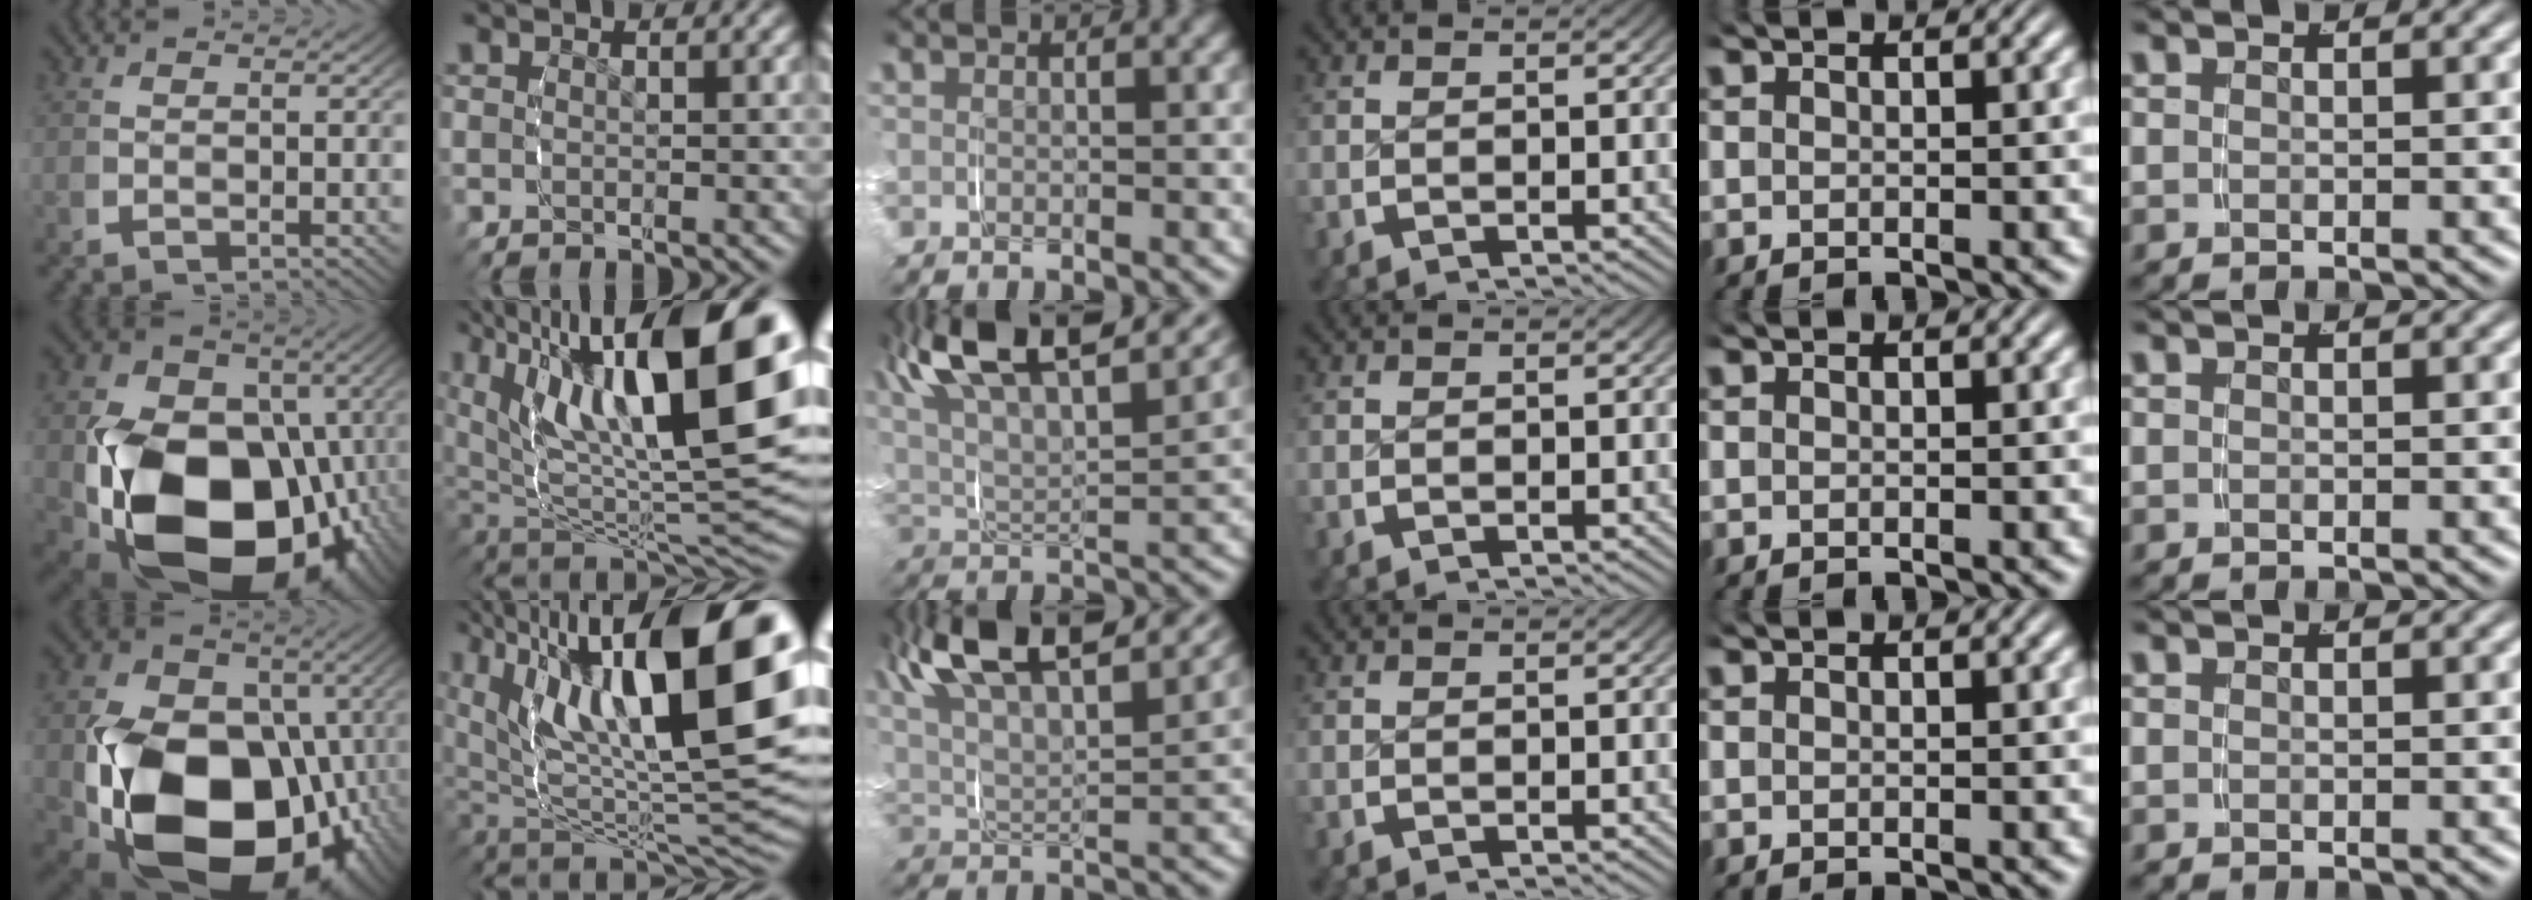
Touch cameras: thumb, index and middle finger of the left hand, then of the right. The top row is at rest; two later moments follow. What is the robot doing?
{"motion": "grasp_and_lifting", "object": "key"}